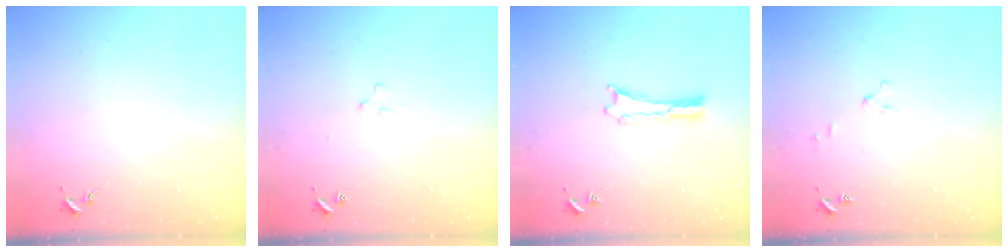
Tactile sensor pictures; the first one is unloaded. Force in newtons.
{"total": 2.4, "press": 2.4, "slide": 0.2}
{"total": 0.0}
{"total": 2.5, "press": 2.5, "slide": 0.2}